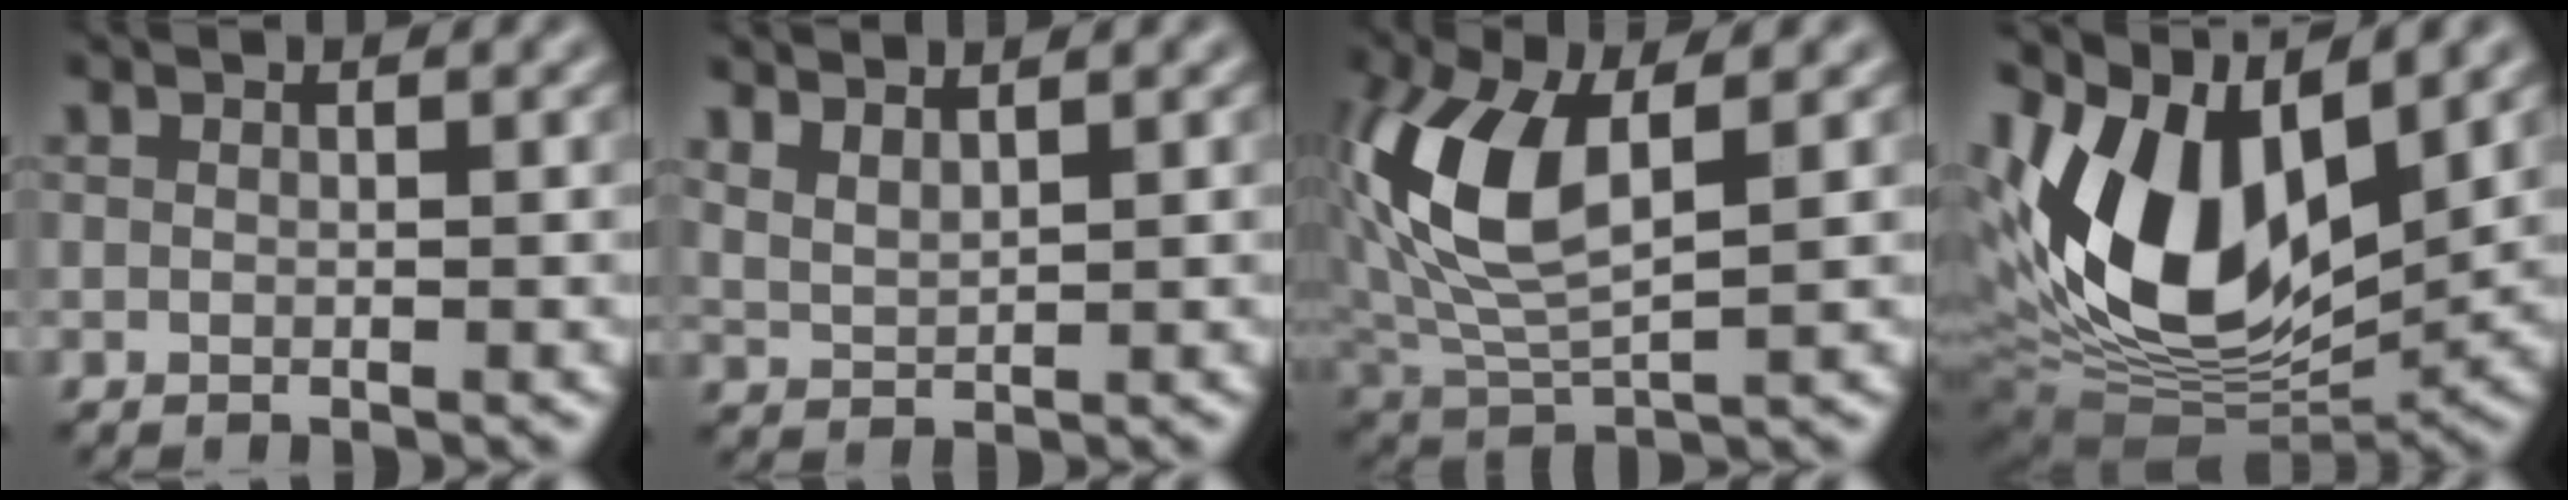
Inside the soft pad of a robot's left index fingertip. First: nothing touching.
{"total": 2.3, "force": [2.0, 0.7, 1.0], "torque": [-0.013, 0.006, 0.037]}
{"total": 9.6, "force": [1.5, 4.8, 8.1], "torque": [-0.187, 0.006, 0.028]}
{"total": 13.8, "force": [2.6, 7.7, 11.1], "torque": [-0.220, -0.003, 0.048]}